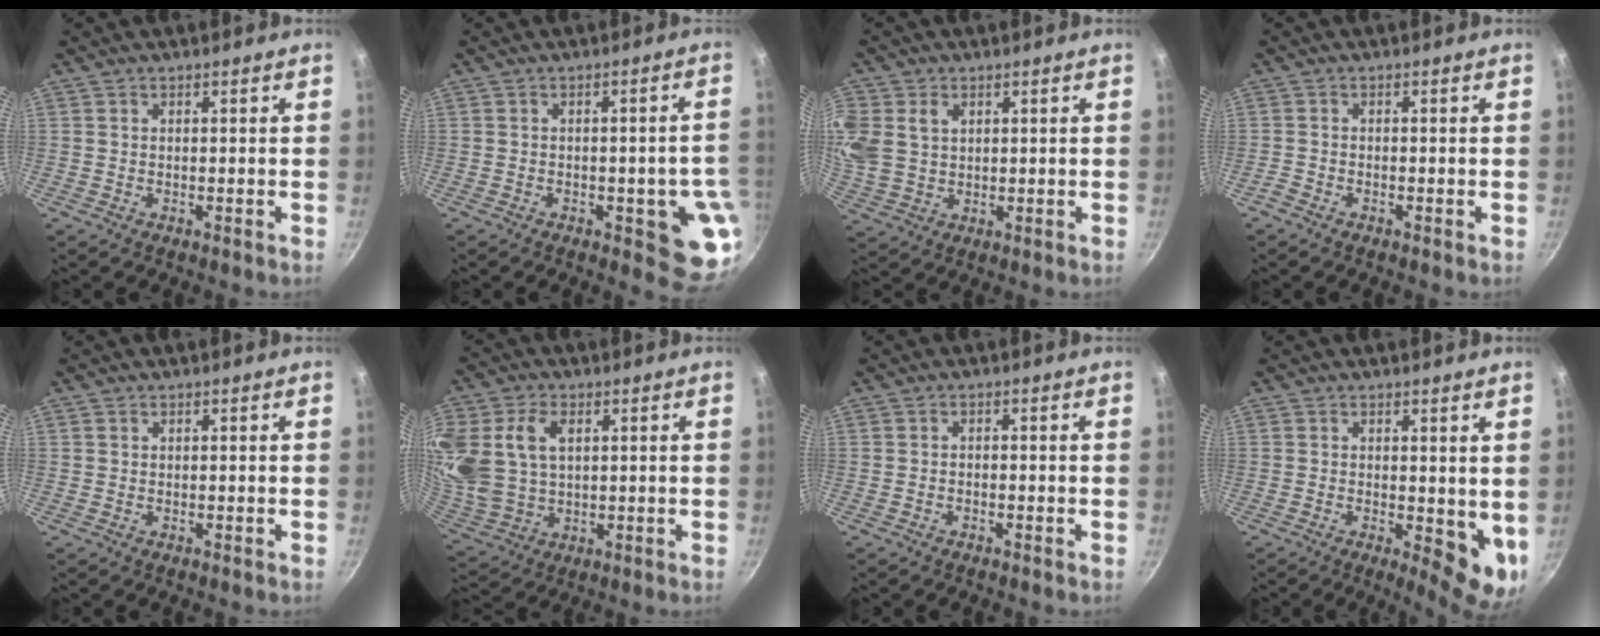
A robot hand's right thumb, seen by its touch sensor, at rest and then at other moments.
{"total": 9.2, "force": [-2.8, 3.0, 8.3], "torque": [-0.048, 0.005, -0.030]}
{"total": 13.3, "force": [3.5, 10.4, 7.6], "torque": [-0.189, 0.018, 0.073]}
{"total": 1.2, "force": [-1.0, 0.4, 0.5], "torque": [-0.026, 0.010, -0.025]}
{"total": 0.9, "force": [0.1, -0.7, -0.7], "torque": [0.012, -0.002, 0.001]}
{"total": 18.0, "force": [4.8, 12.7, 11.8], "torque": [-0.268, 0.005, 0.102]}
{"total": 1.0, "force": [-0.7, -0.5, -0.4], "torque": [0.000, 0.005, -0.013]}
{"total": 6.6, "force": [0.1, 2.3, 6.1], "torque": [-0.061, -0.017, 0.008]}